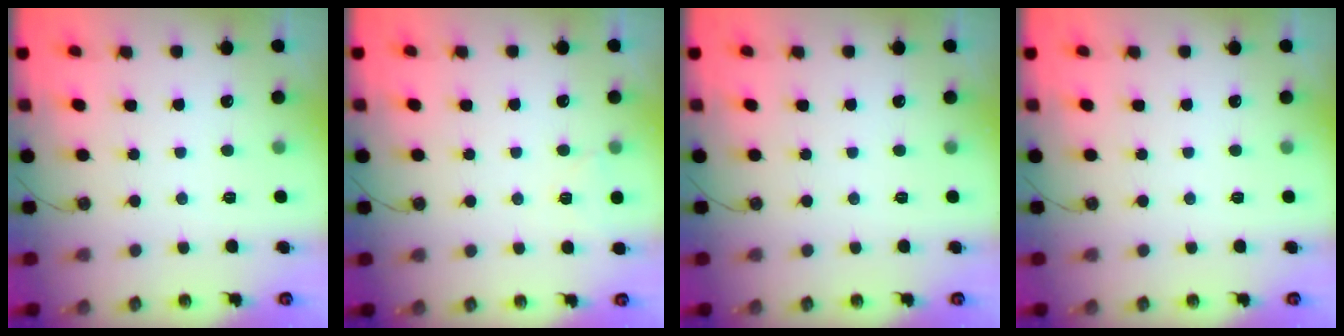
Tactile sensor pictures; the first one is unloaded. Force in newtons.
{"total": 3.6, "press": 3.4, "slide": 1.1}
{"total": 0.0}
{"total": 0.0}